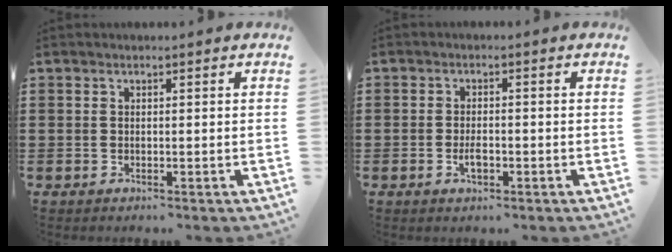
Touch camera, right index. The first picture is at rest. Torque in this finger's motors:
{"motor_torque": [1.05, 1.09, 0.06, 0.01]}